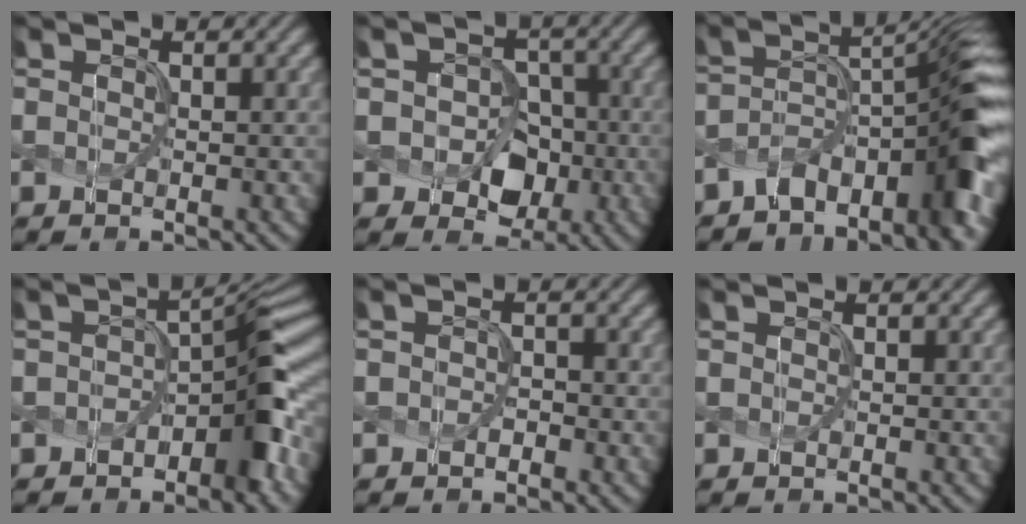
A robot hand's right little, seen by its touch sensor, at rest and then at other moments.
{"total": 5.6, "force": [-1.1, 4.4, 3.2], "torque": [-0.039, -0.006, -0.024]}
{"total": 9.7, "force": [-4.8, 3.6, 7.6], "torque": [-0.104, 0.003, -0.088]}
{"total": 6.7, "force": [-1.8, 2.9, 5.8], "torque": [-0.063, 0.014, -0.040]}
{"total": 1.1, "force": [-0.4, 0.8, 0.7], "torque": [-0.013, 0.000, -0.008]}
{"total": 0.0}